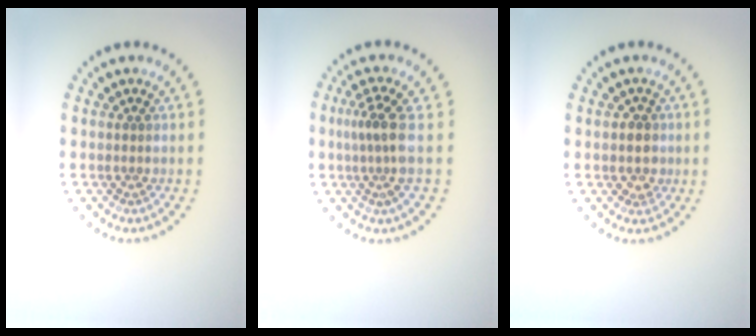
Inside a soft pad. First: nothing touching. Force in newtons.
{"total": 2.9, "press": 2.1, "slide": 2.0}
{"total": 1.9, "press": 1.8, "slide": 0.8}